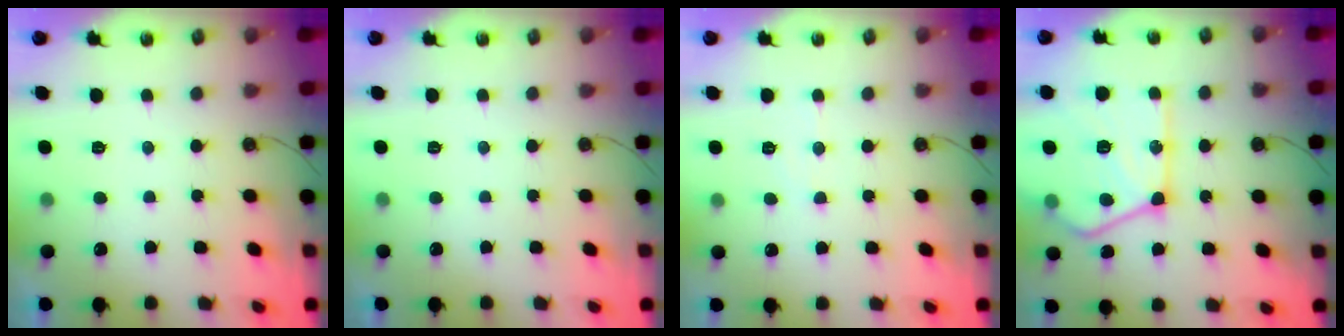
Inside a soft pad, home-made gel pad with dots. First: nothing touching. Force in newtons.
{"total": 0.0}
{"total": 5.8, "press": 5.7, "slide": 1.0}
{"total": 23.2, "press": 23.1, "slide": 2.2}